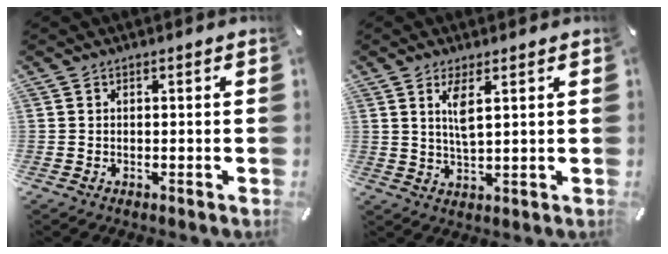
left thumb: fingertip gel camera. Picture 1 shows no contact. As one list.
[{"total": 4.8, "force": [2.1, 1.2, 4.2], "torque": [-0.097, -0.002, 0.033]}]